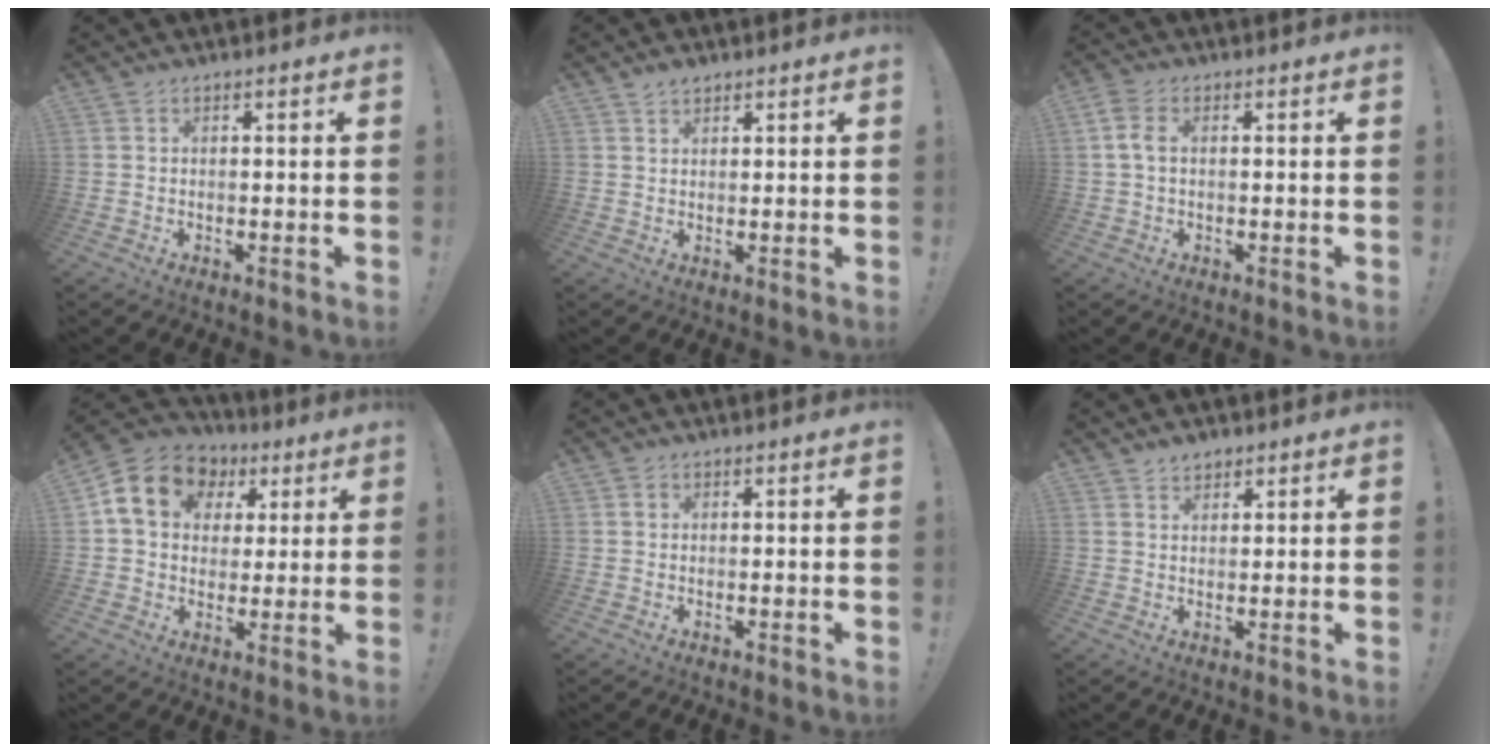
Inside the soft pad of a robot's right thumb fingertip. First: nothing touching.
{"total": 2.0, "force": [1.6, 1.0, 0.4], "torque": [0.004, -0.012, 0.029]}
{"total": 4.4, "force": [0.7, 2.6, 3.4], "torque": [-0.072, 0.010, 0.012]}
{"total": 14.2, "force": [5.5, 11.1, 7.1], "torque": [-0.108, -0.014, 0.107]}
{"total": 0.8, "force": [0.1, 0.7, 0.3], "torque": [-0.004, 0.004, 0.002]}
{"total": 2.7, "force": [2.3, 1.5, 0.3], "torque": [0.001, -0.014, 0.041]}